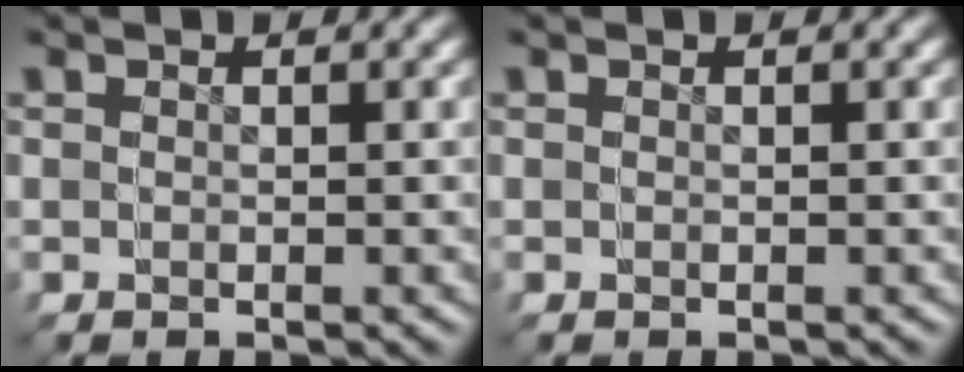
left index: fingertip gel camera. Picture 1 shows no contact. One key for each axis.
{"total": 0.0}